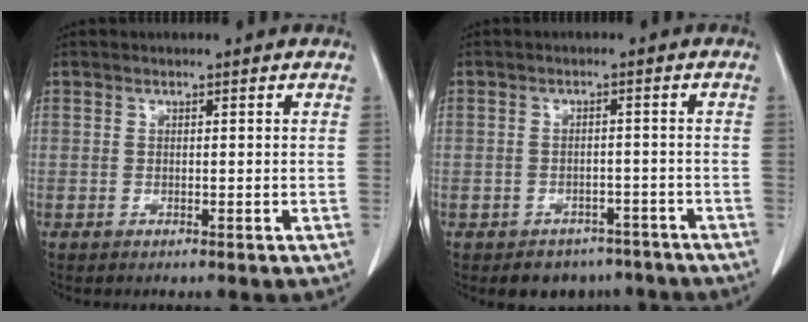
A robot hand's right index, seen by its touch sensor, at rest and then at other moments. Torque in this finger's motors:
{"motor_torque": [-0.13, -0.21, -0.15, -0.04]}